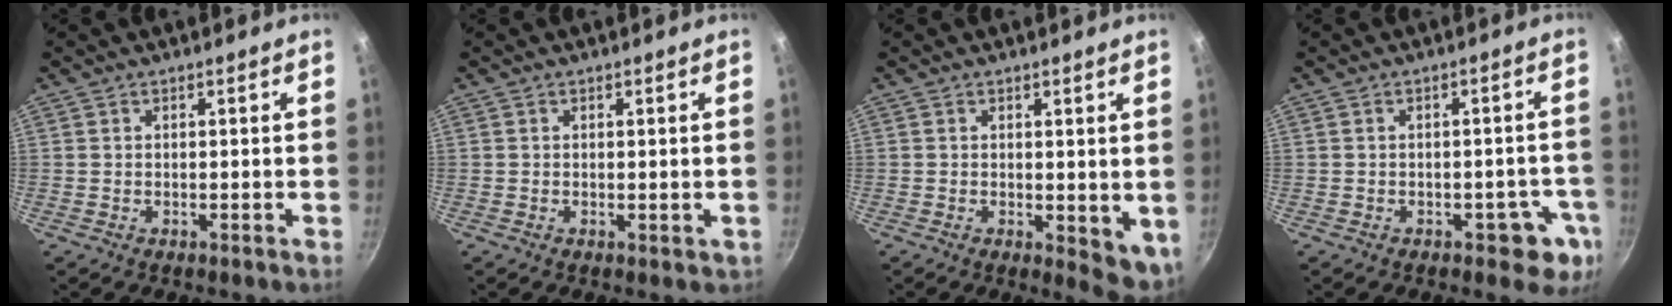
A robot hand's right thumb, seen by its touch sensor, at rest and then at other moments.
{"total": 0.7, "force": [0.1, 0.4, 0.6], "torque": [-0.005, 0.000, 0.001]}
{"total": 6.0, "force": [0.2, 3.0, 5.2], "torque": [-0.056, -0.006, 0.007]}
{"total": 6.3, "force": [-2.4, 3.7, 4.4], "torque": [-0.011, 0.024, -0.021]}